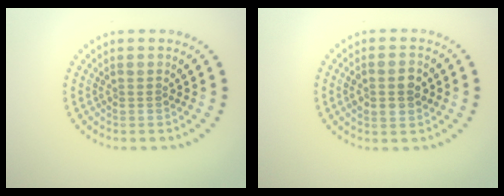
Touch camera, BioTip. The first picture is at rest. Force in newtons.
{"total": 2.7, "press": 2.7, "slide": 0.3}